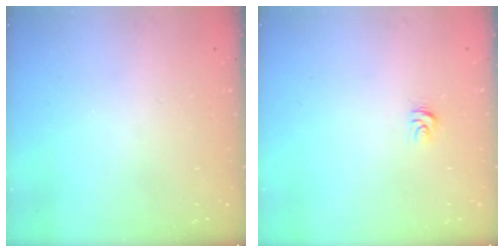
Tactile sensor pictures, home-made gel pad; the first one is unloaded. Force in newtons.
{"total": 4.1, "press": 4.1, "slide": 0.4}